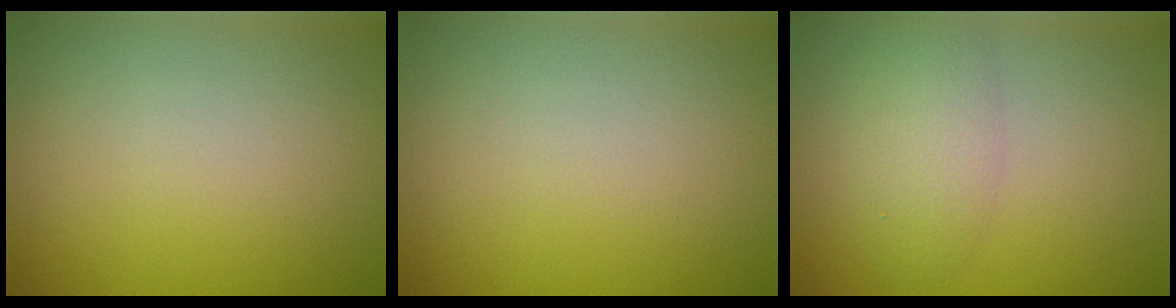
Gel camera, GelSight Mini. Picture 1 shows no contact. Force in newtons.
{"total": 0.0}
{"total": 3.0, "press": 3.0, "slide": 0.2}